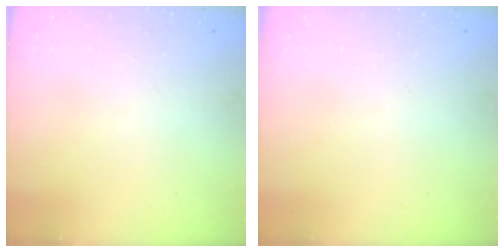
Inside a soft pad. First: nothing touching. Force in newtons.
{"total": 0.0}